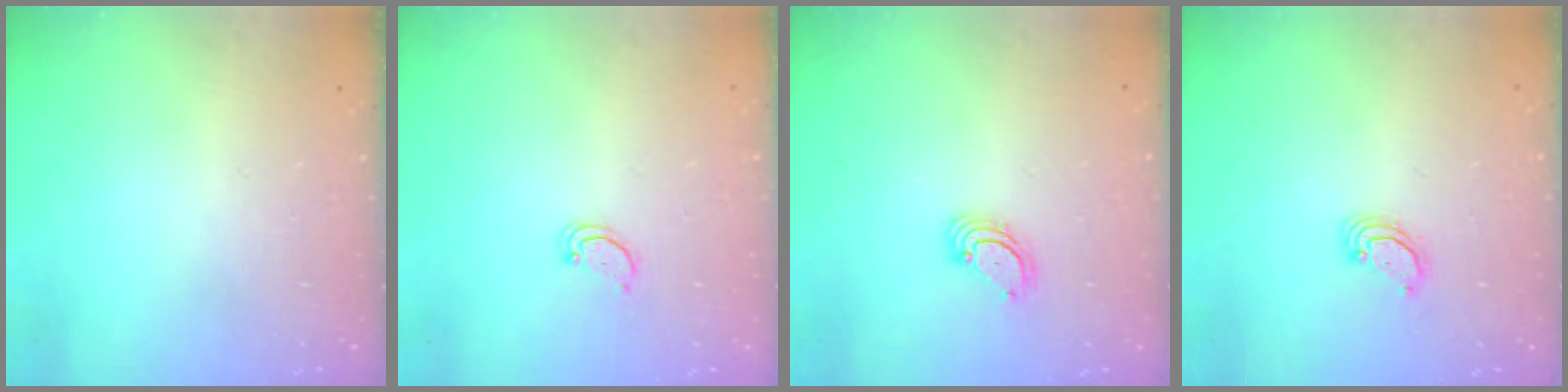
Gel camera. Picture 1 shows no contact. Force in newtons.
{"total": 2.2, "press": 2.1, "slide": 0.4}
{"total": 3.5, "press": 3.5, "slide": 0.4}
{"total": 2.9, "press": 2.9, "slide": 0.3}